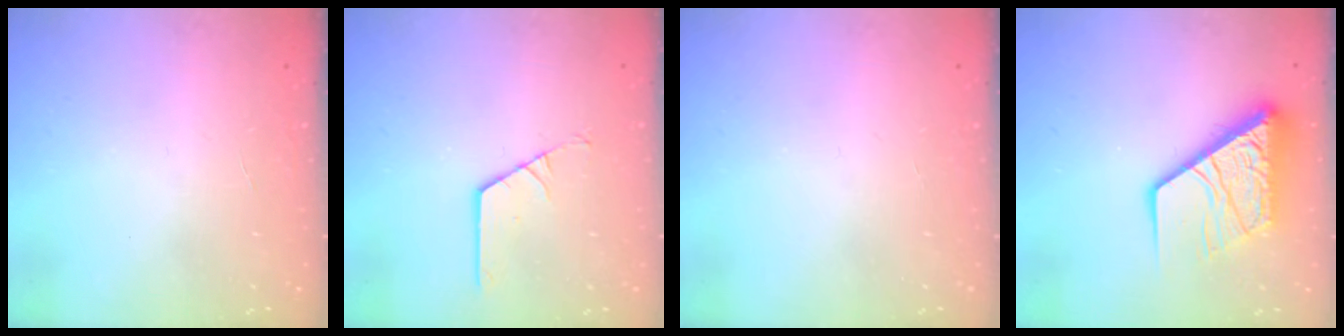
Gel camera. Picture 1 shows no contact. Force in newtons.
{"total": 2.9, "press": 2.9, "slide": 0.2}
{"total": 0.0}
{"total": 14.4, "press": 14.3, "slide": 1.8}